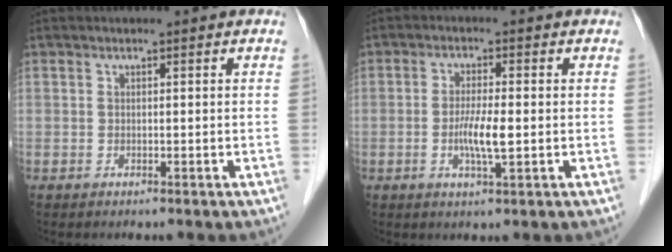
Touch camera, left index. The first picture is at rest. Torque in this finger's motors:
{"motor_torque": [0.50, 0.36, 0.15, 0.05]}